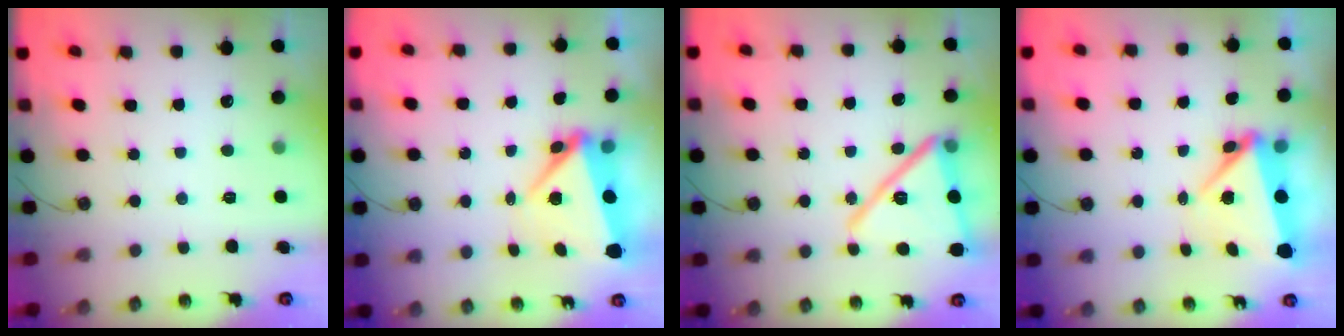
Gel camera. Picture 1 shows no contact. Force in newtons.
{"total": 6.6, "press": 6.3, "slide": 1.9}
{"total": 17.9, "press": 16.8, "slide": 6.2}
{"total": 7.2, "press": 7.1, "slide": 1.0}